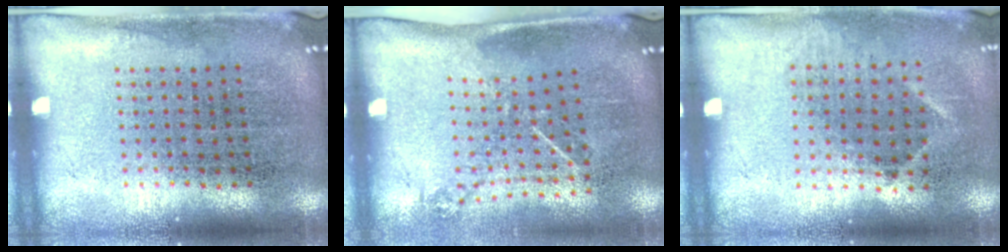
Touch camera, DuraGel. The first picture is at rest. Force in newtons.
{"total": 1.2, "press": 0.8, "slide": 0.8}
{"total": 1.1, "press": 0.9, "slide": 0.7}